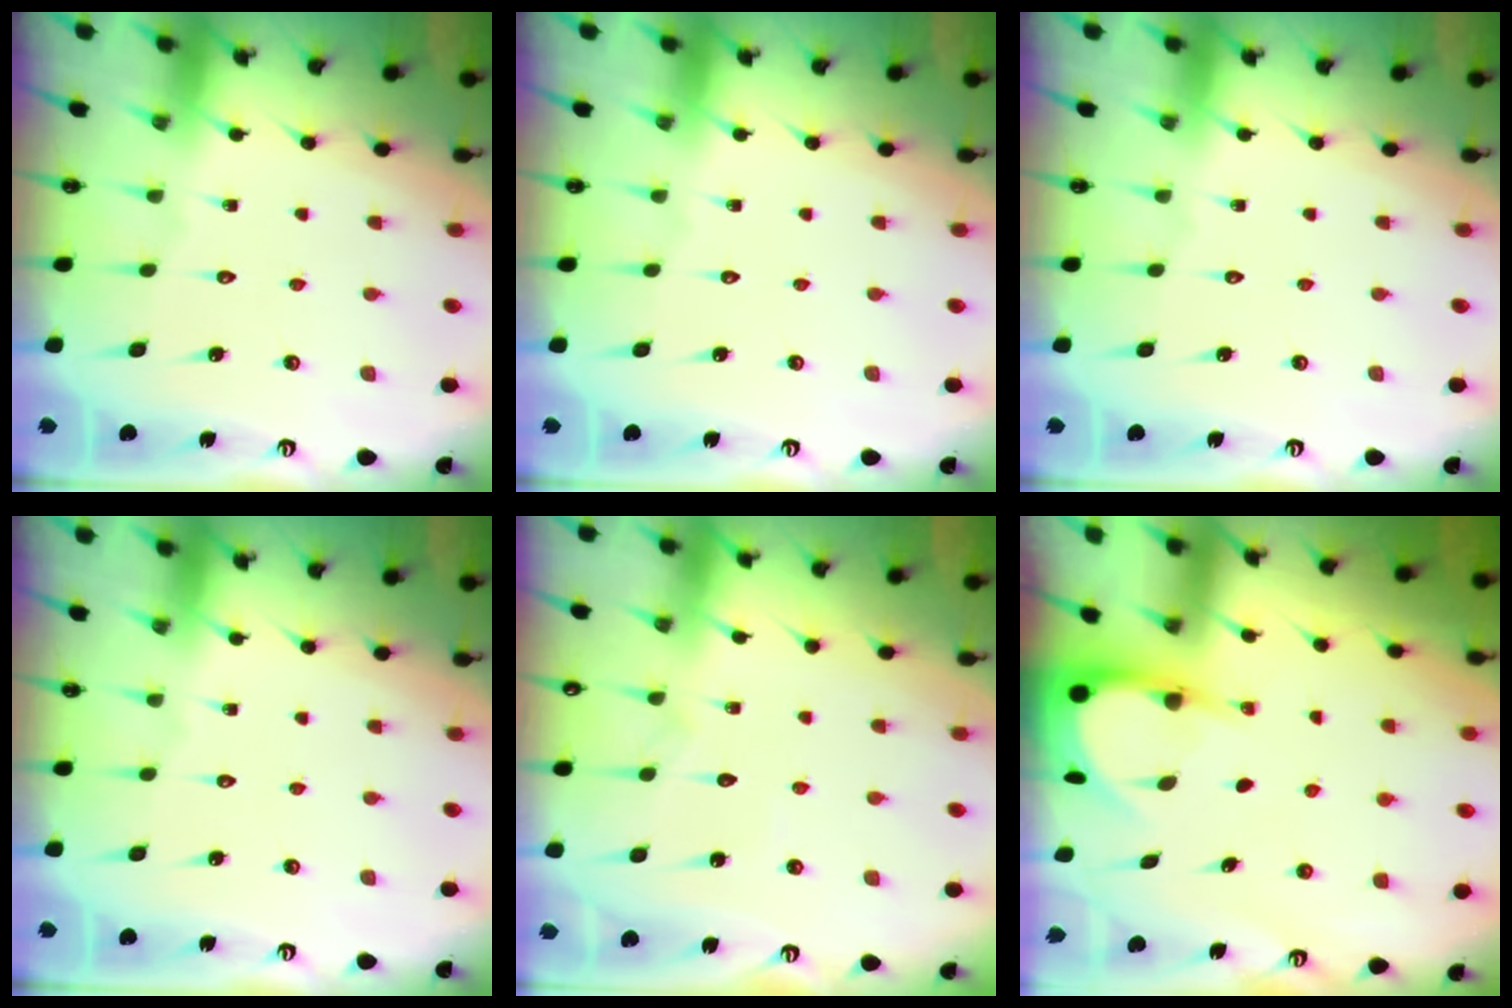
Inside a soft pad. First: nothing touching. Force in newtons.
{"total": 0.0}
{"total": 0.0}
{"total": 0.0}
{"total": 5.7, "press": 5.7, "slide": 0.6}
{"total": 4.6, "press": 4.5, "slide": 0.4}